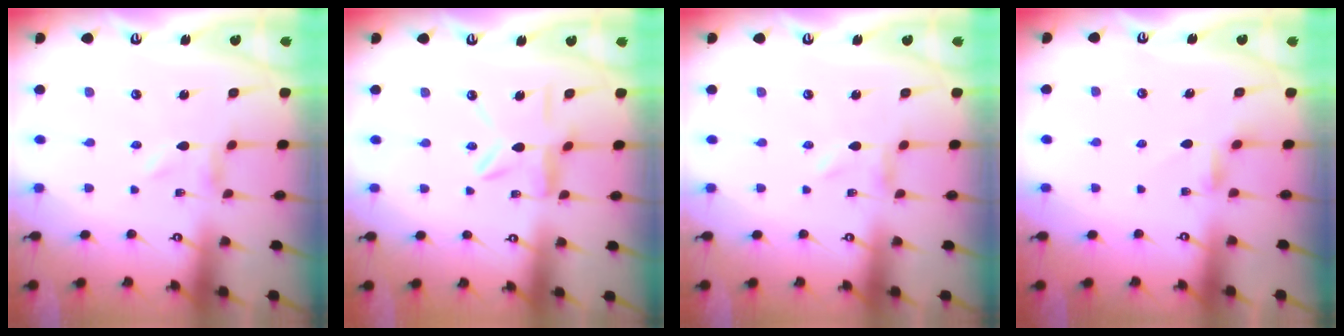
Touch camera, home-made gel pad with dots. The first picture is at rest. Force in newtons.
{"total": 8.9, "press": 8.9, "slide": 0.8}
{"total": 0.0}
{"total": 3.4, "press": 3.3, "slide": 0.5}